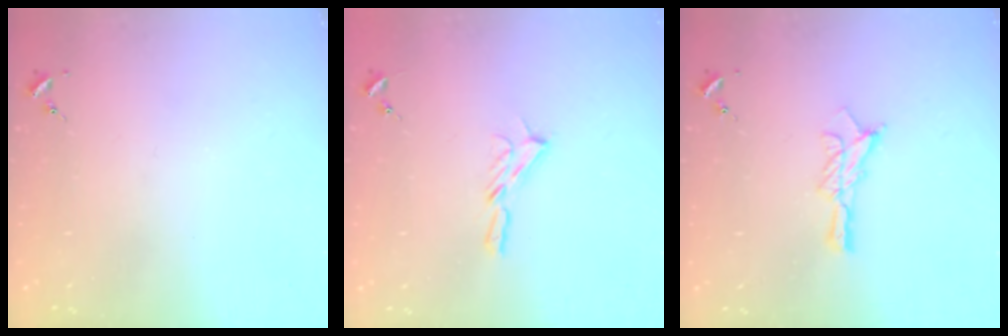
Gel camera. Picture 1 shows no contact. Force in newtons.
{"total": 5.9, "press": 5.9, "slide": 0.5}
{"total": 9.5, "press": 9.5, "slide": 0.4}